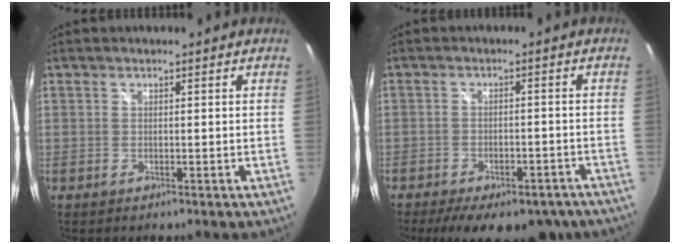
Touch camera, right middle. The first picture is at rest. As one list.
[{"total": 16.4, "force": [-12.5, 6.8, 8.2], "torque": [-0.158, -0.013, -0.151]}]